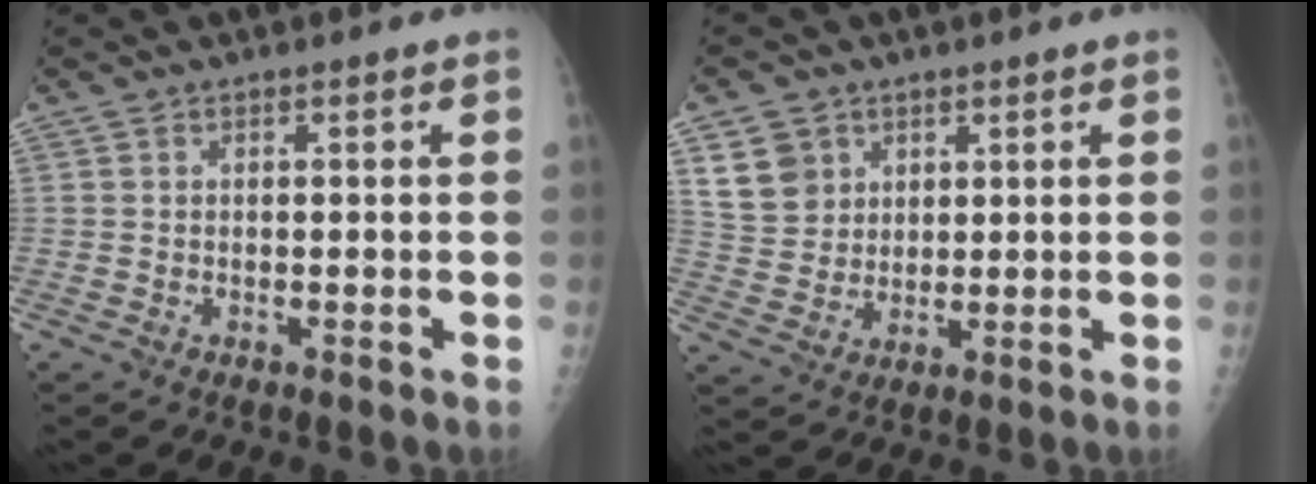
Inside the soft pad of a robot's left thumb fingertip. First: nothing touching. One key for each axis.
{"total": 7.5, "fx": 3.6, "fy": 6.1, "fz": 2.3, "tx": -0.019, "ty": -0.017, "tz": 0.075}